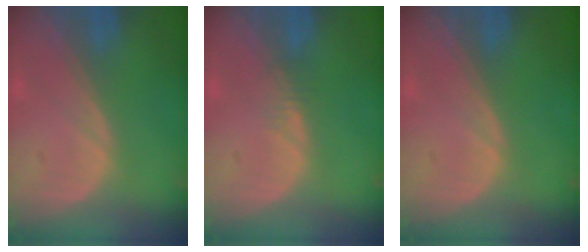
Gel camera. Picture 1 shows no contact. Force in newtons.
{"total": 1.3, "press": 1.2, "slide": 0.2}
{"total": 0.0}